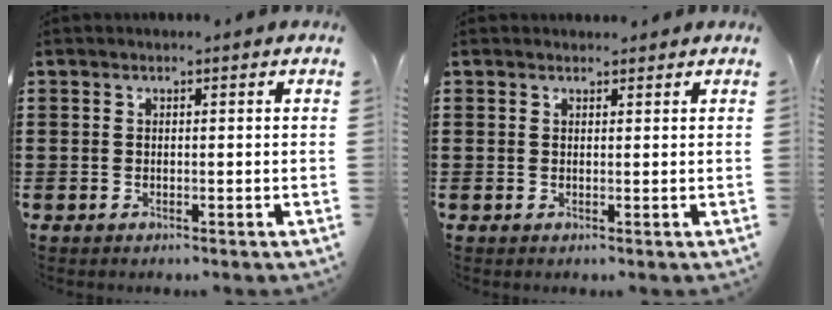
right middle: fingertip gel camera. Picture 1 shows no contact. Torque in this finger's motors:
{"motor_torque": [0.11, -0.10, 0.06, -0.01]}